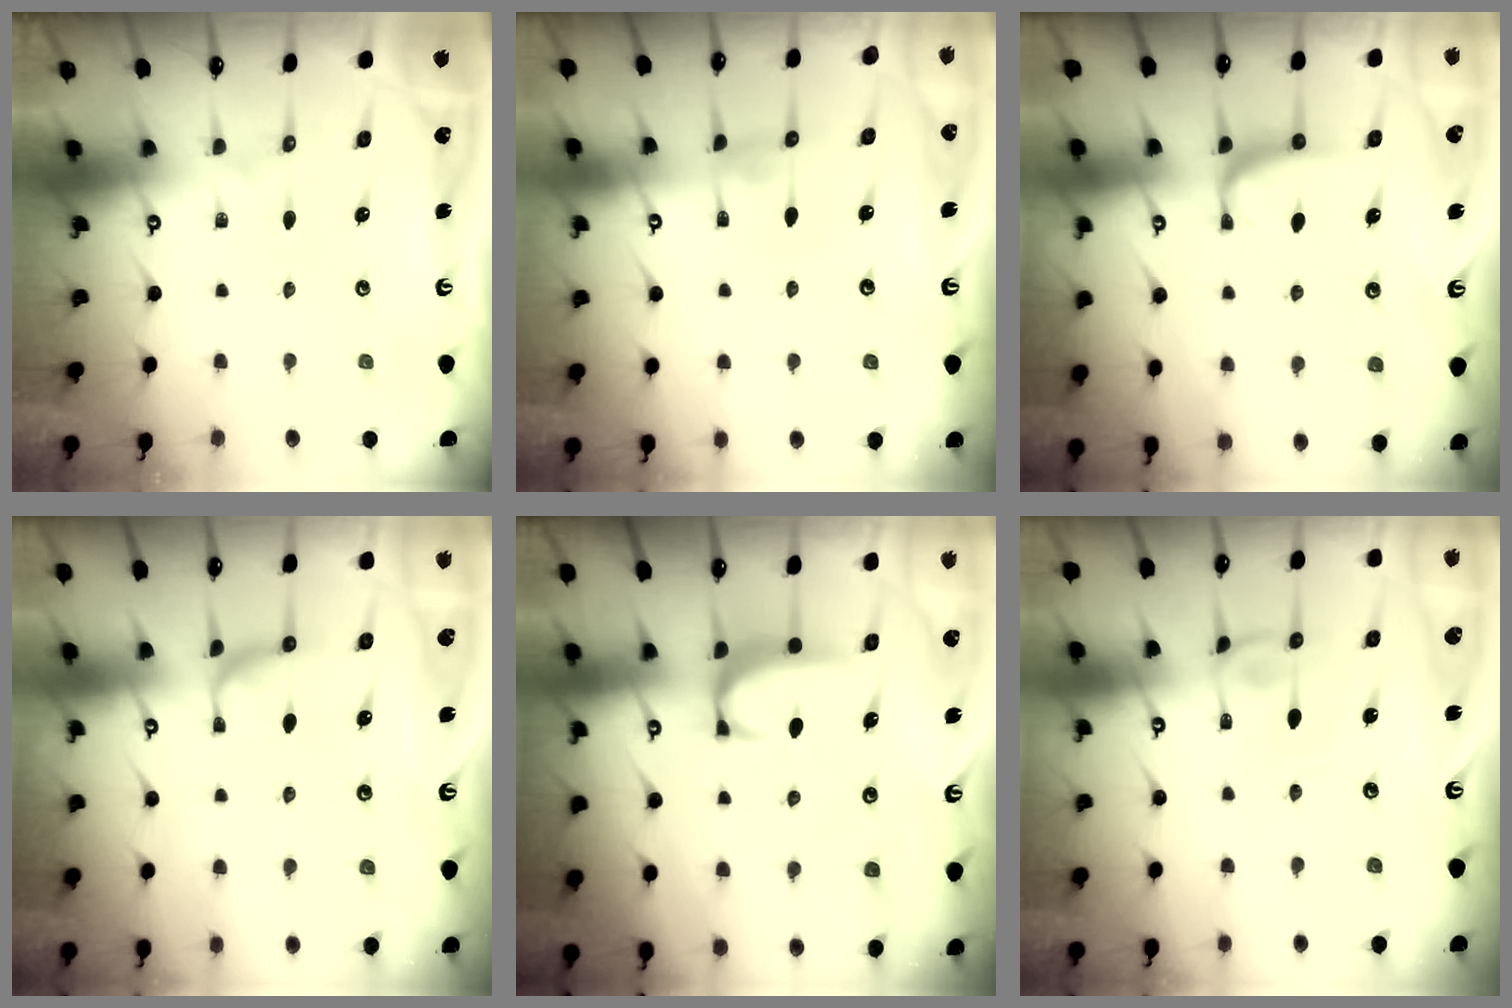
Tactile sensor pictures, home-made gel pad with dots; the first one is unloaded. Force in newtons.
{"total": 1.2, "press": 1.2, "slide": 0.4}
{"total": 1.6, "press": 1.5, "slide": 0.5}
{"total": 2.0, "press": 1.8, "slide": 0.9}
{"total": 1.4, "press": 1.4, "slide": 0.3}
{"total": 1.8, "press": 1.8, "slide": 0.3}